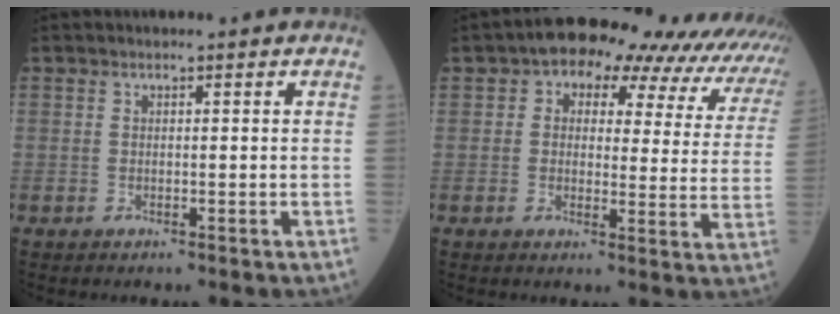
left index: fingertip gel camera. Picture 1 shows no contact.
{"total": 17.8, "force": [14.2, 7.3, 7.8], "torque": [-0.072, 0.027, 0.139]}